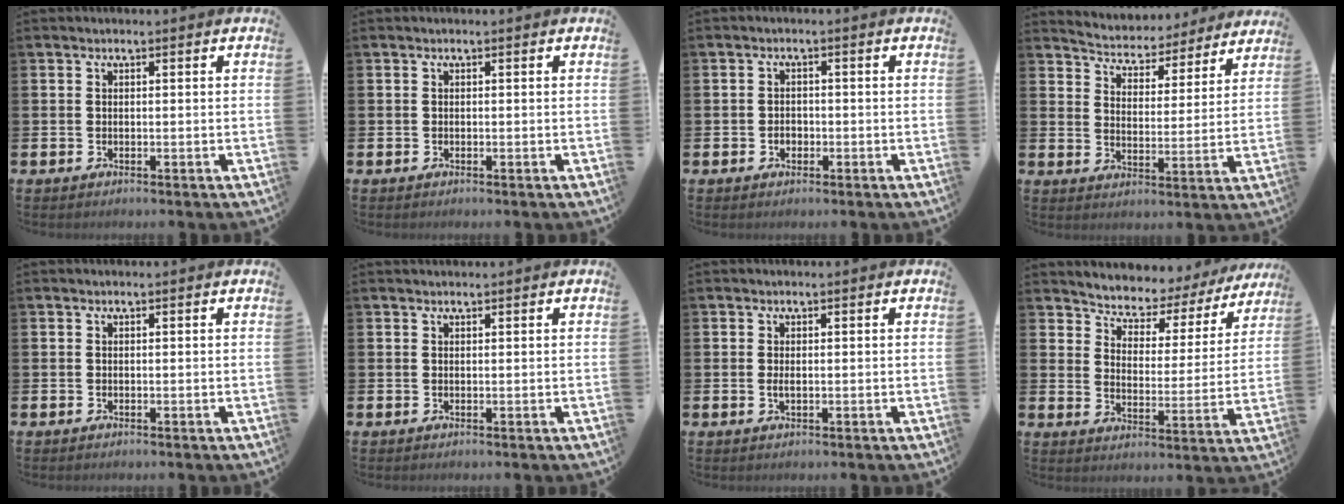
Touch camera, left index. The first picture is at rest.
{"total": 0.0}
{"total": 1.6, "force": [-0.5, 1.3, 0.7], "torque": [-0.011, 0.003, -0.013]}
{"total": 5.0, "force": [4.8, 1.4, 0.0], "torque": [-0.022, -0.046, 0.077]}
{"total": 0.0}
{"total": 0.6, "force": [0.6, 0.1, 0.0], "torque": [0.013, -0.005, 0.008]}
{"total": 0.8, "force": [0.1, 0.3, 0.8], "torque": [-0.009, 0.000, 0.000]}
{"total": 4.9, "force": [4.6, 1.8, 0.0], "torque": [-0.031, -0.042, 0.072]}